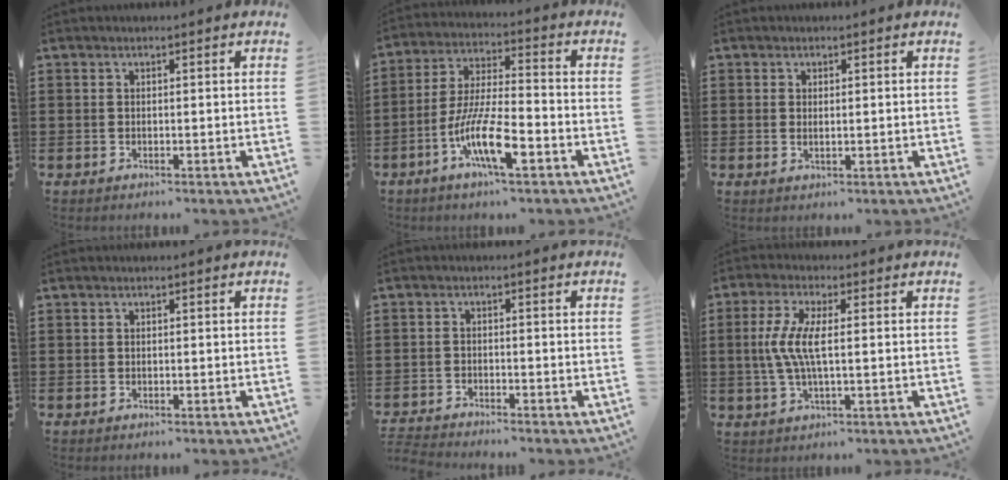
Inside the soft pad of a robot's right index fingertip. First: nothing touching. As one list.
[{"total": 11.2, "force": [-5.0, 2.3, 9.7], "torque": [-0.209, -0.011, -0.096]}, {"total": 0.8, "force": [0.3, 0.3, 0.7], "torque": [-0.013, 0.004, 0.004]}, {"total": 0.0}, {"total": 2.3, "force": [-2.3, -0.3, -0.1], "torque": [-0.003, -0.003, -0.048]}, {"total": 6.3, "force": [0.0, 1.6, 6.1], "torque": [-0.146, -0.012, -0.014]}]